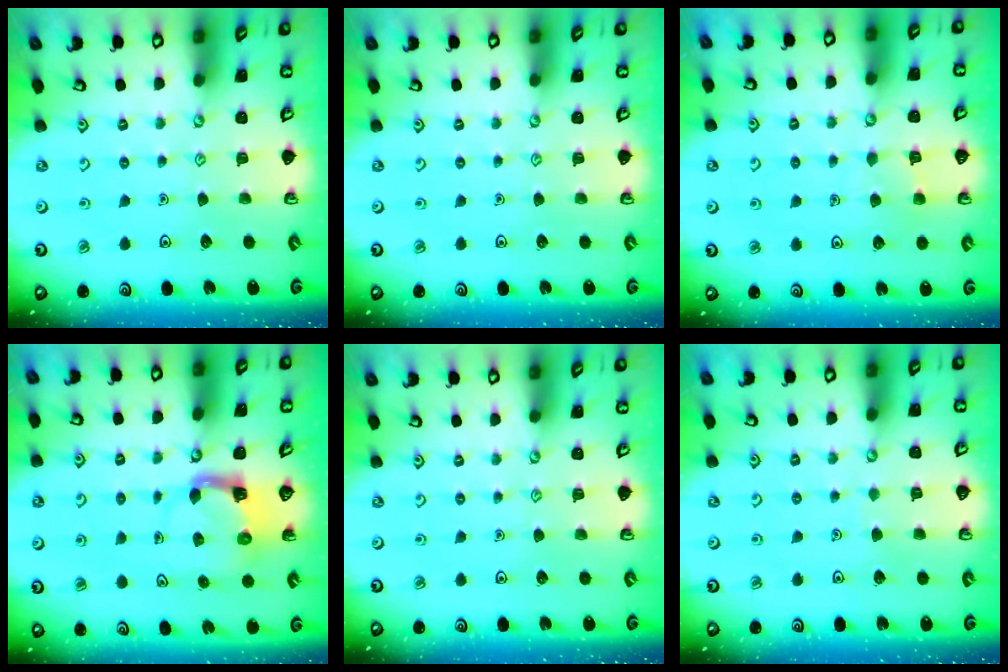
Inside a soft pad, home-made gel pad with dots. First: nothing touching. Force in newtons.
{"total": 0.0}
{"total": 5.7, "press": 5.7, "slide": 0.5}
{"total": 3.9, "press": 3.9, "slide": 0.6}
{"total": 0.0}
{"total": 1.4, "press": 1.4, "slide": 0.1}